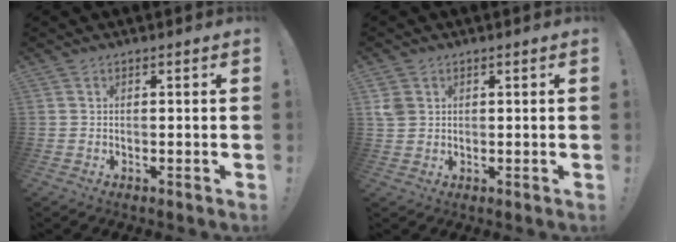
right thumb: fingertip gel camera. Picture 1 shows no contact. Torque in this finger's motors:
{"motor_torque": [0.41, 1.29, 0.16, -0.08, 0.00]}